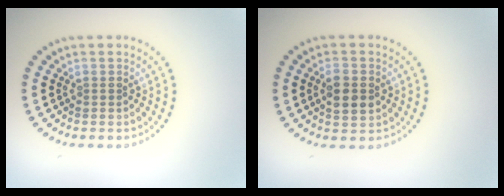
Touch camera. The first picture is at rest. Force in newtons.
{"total": 2.8, "press": 2.7, "slide": 0.3}